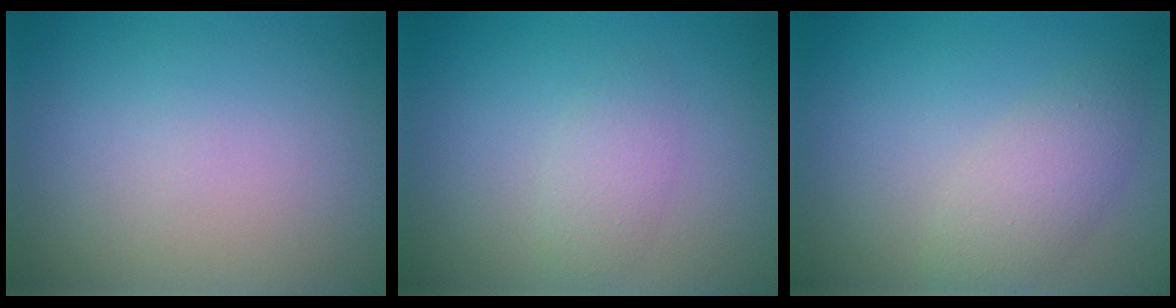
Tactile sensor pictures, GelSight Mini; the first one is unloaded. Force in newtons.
{"total": 1.8, "press": 1.8, "slide": 0.1}
{"total": 3.0, "press": 3.0, "slide": 0.1}